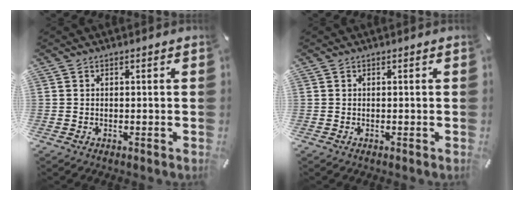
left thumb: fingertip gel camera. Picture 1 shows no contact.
{"total": 0.0}